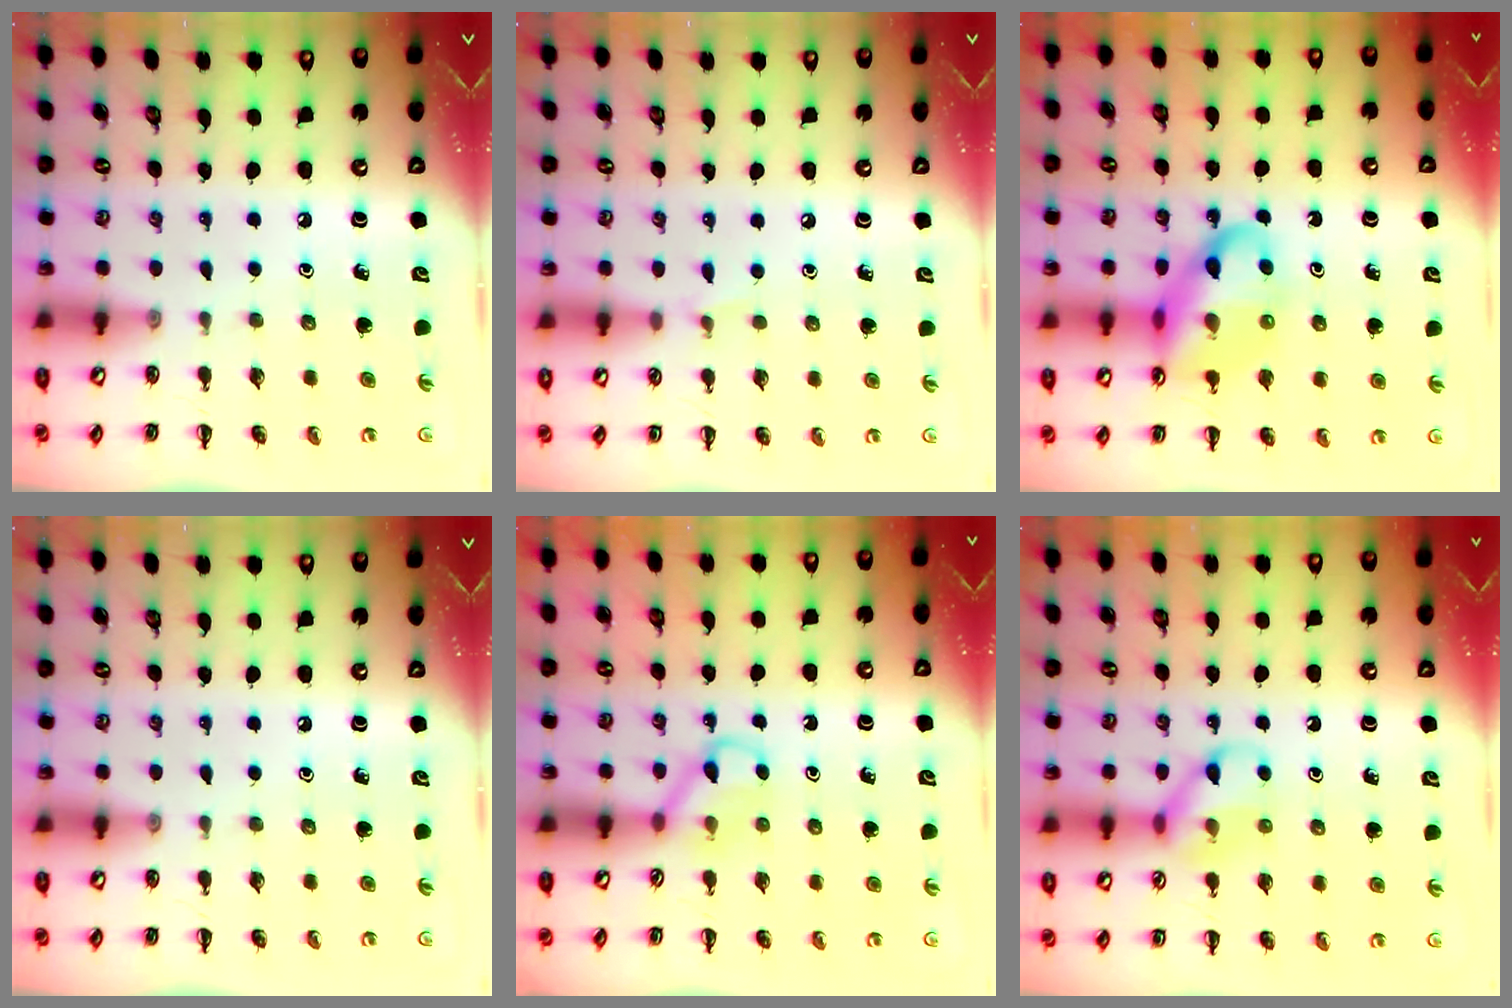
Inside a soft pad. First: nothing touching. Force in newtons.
{"total": 3.7, "press": 3.6, "slide": 1.1}
{"total": 15.2, "press": 14.9, "slide": 2.8}
{"total": 0.0}
{"total": 4.6, "press": 4.3, "slide": 1.4}
{"total": 10.1, "press": 10.0, "slide": 0.9}